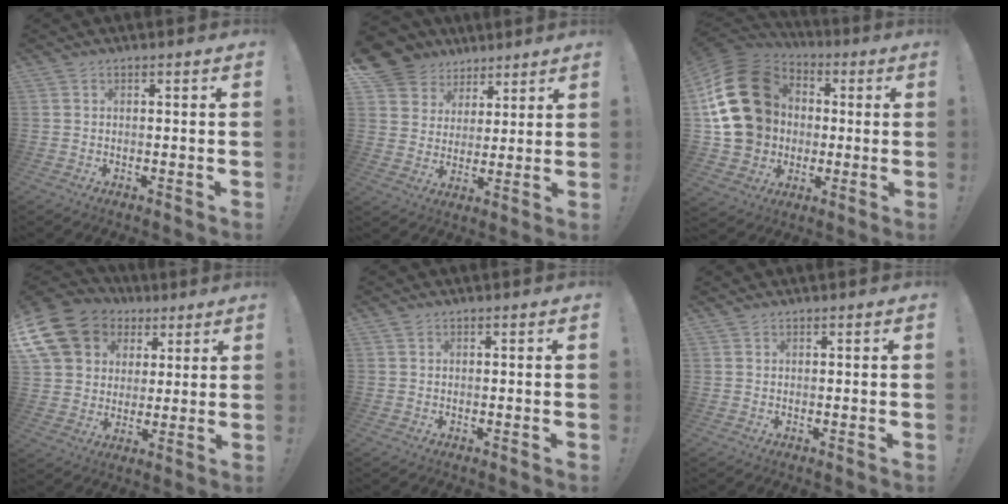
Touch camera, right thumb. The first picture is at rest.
{"total": 10.0, "force": [6.1, 7.6, 1.9], "torque": [-0.030, -0.048, 0.125]}
{"total": 25.0, "force": [2.8, 20.2, 14.4], "torque": [-0.261, 0.006, 0.085]}
{"total": 16.2, "force": [7.5, 12.5, 7.1], "torque": [-0.129, -0.035, 0.158]}
{"total": 0.7, "force": [0.5, 0.5, 0.2], "torque": [0.001, -0.001, 0.009]}
{"total": 0.7, "force": [0.6, 0.3, 0.0], "torque": [0.007, -0.003, 0.011]}